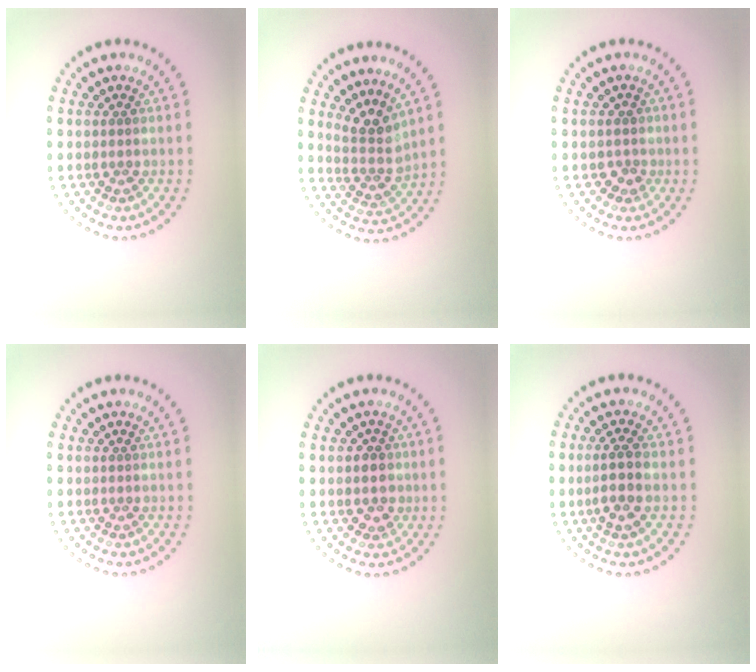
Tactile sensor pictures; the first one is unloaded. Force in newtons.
{"total": 3.2, "press": 2.2, "slide": 2.3}
{"total": 1.3, "press": 1.1, "slide": 0.7}
{"total": 0.0}
{"total": 1.9, "press": 1.8, "slide": 0.8}
{"total": 2.4, "press": 2.2, "slide": 1.0}